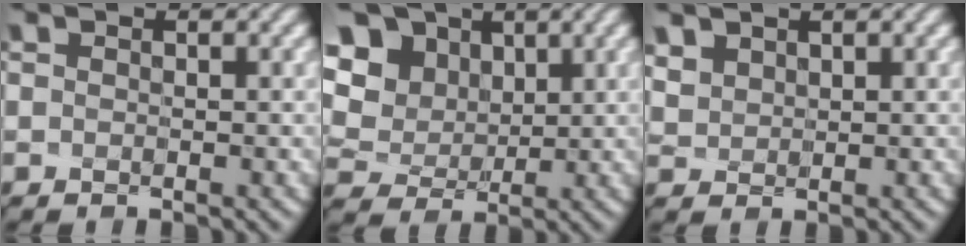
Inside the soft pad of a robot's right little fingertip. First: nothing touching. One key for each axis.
{"total": 10.4, "fx": 4.6, "fy": 8.3, "fz": 4.3, "tx": -0.130, "ty": 0.018, "tz": 0.091}
{"total": 4.5, "fx": 2.3, "fy": 3.5, "fz": 1.8, "tx": -0.082, "ty": 0.022, "tz": 0.050}